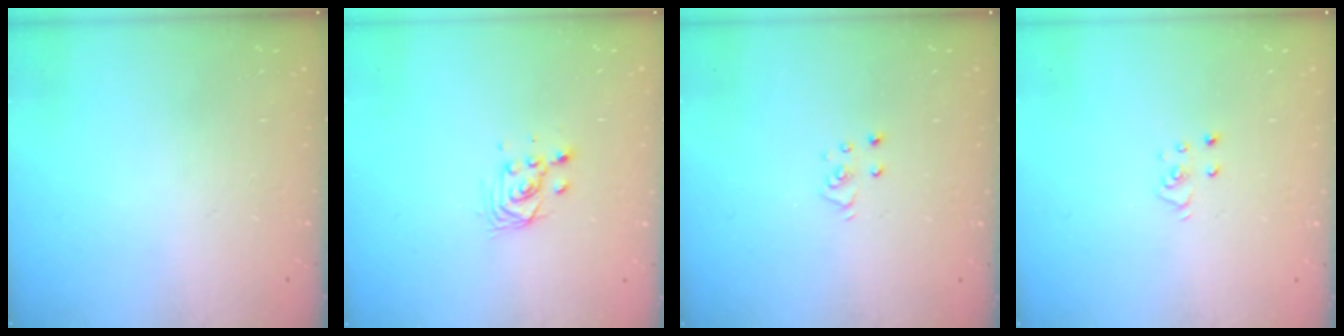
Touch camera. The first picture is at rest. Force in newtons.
{"total": 4.7, "press": 4.6, "slide": 1.2}
{"total": 3.6, "press": 3.6, "slide": 0.2}
{"total": 3.6, "press": 3.6, "slide": 0.2}